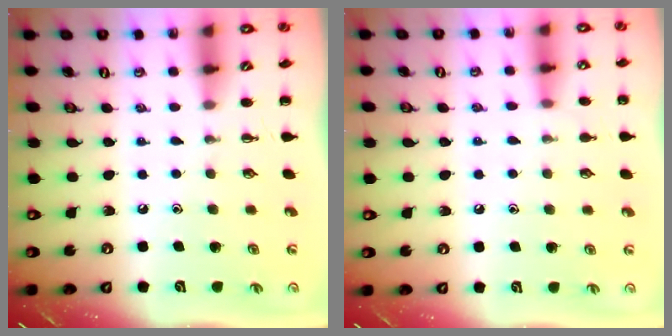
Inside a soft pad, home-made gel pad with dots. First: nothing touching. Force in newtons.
{"total": 5.1, "press": 4.8, "slide": 1.7}